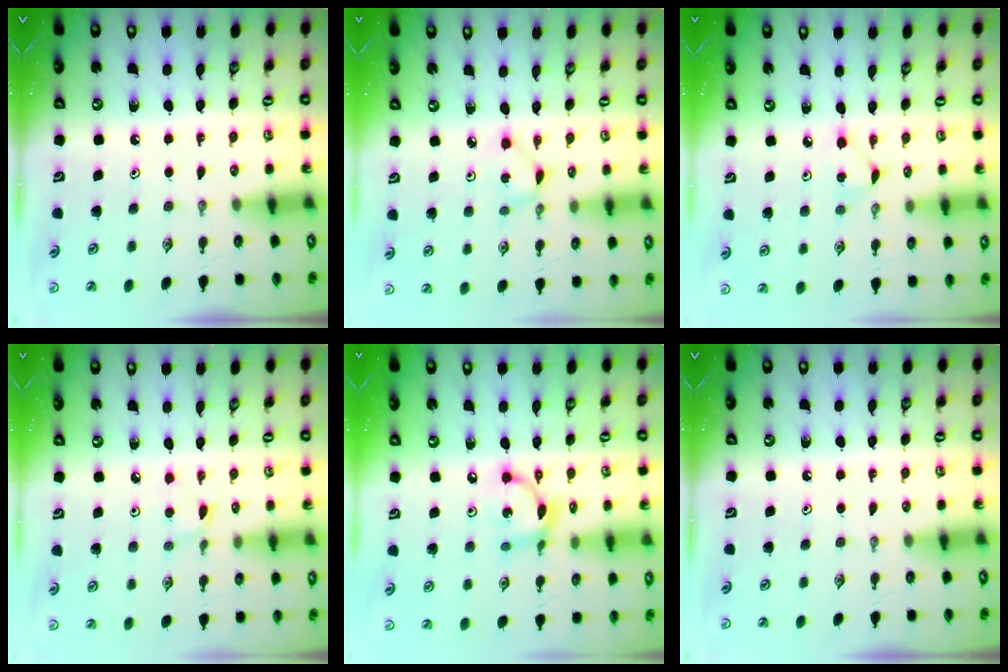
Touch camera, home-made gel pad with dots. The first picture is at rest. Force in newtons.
{"total": 1.7, "press": 1.7, "slide": 0.1}
{"total": 3.8, "press": 3.7, "slide": 0.5}
{"total": 2.4, "press": 2.4, "slide": 0.3}
{"total": 10.0, "press": 10.0, "slide": 0.7}
{"total": 0.0}